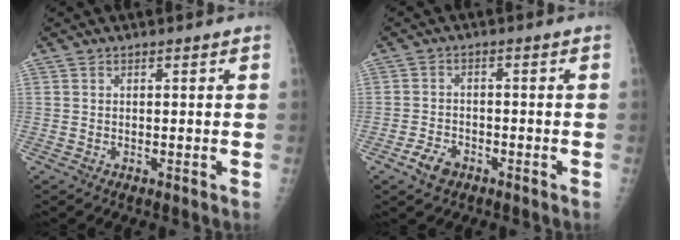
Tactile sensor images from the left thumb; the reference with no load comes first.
{"total": 4.3, "force": [-2.6, 2.7, 2.1], "torque": [-0.035, 0.014, -0.044]}